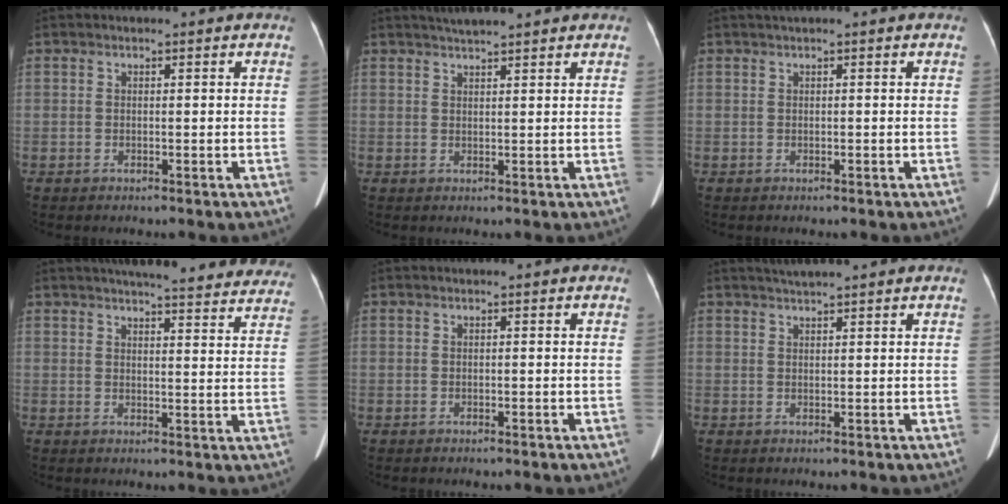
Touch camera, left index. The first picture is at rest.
{"total": 5.4, "force": [4.8, 0.1, 2.5], "torque": [-0.038, 0.025, 0.071]}
{"total": 1.0, "force": [0.7, -0.1, 0.7], "torque": [-0.013, 0.015, 0.017]}
{"total": 24.7, "force": [22.4, 3.9, 9.7], "torque": [-0.127, -0.033, 0.255]}
{"total": 0.0}
{"total": 3.7, "force": [3.2, -0.3, 1.7], "torque": [-0.022, 0.023, 0.052]}